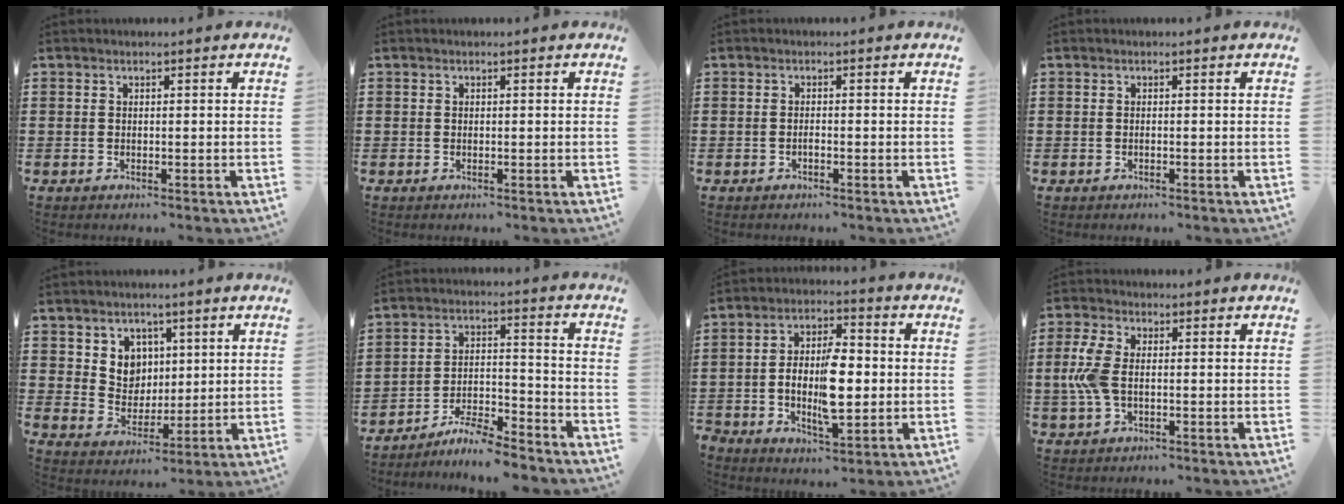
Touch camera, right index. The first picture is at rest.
{"total": 0.0}
{"total": 0.7, "force": [-0.5, 0.2, 0.5], "torque": [-0.011, -0.003, -0.008]}
{"total": 0.0}
{"total": 5.5, "force": [2.4, 4.8, 1.1], "torque": [-0.040, 0.005, 0.042]}
{"total": 6.3, "force": [-5.9, 0.1, 1.9], "torque": [-0.038, 0.001, -0.115]}
{"total": 8.3, "force": [-1.3, 3.8, 7.2], "torque": [-0.141, 0.003, -0.028]}
{"total": 6.4, "force": [-0.2, 3.4, 5.4], "torque": [-0.144, -0.005, -0.014]}